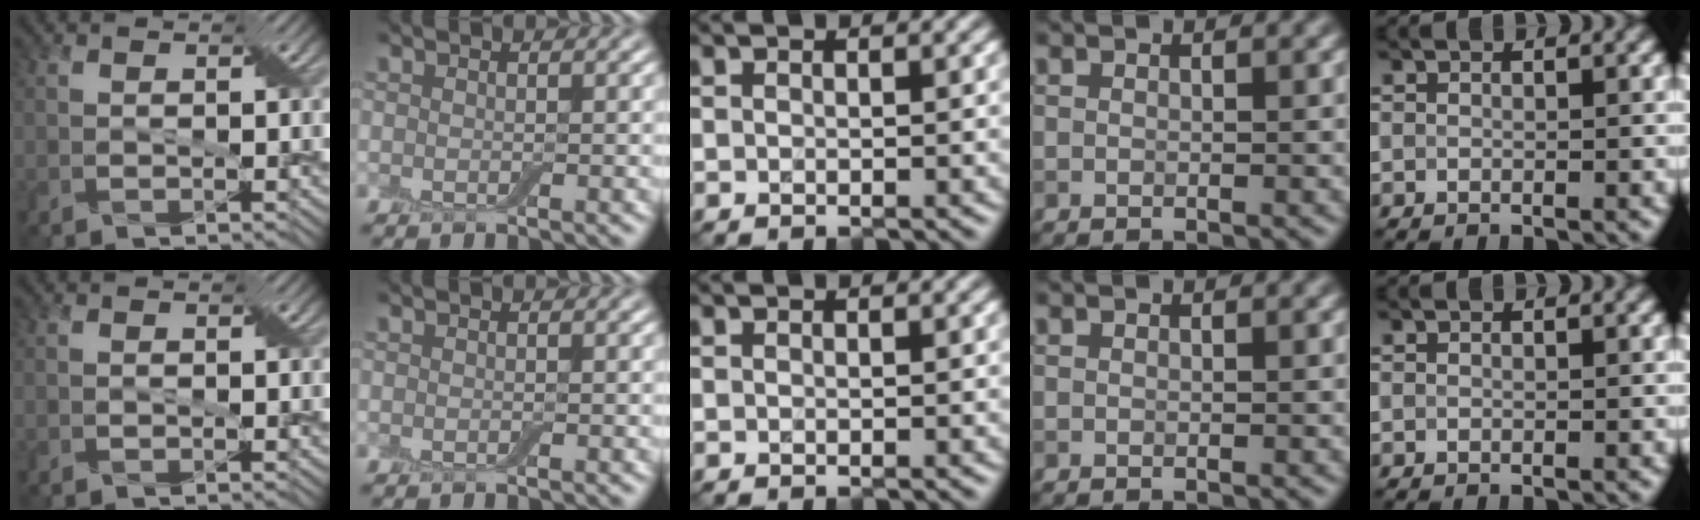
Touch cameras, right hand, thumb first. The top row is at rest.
{}